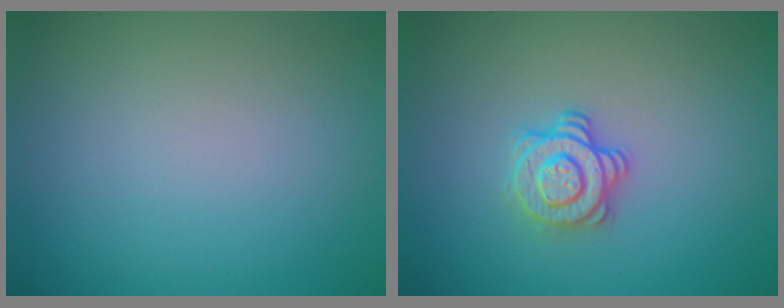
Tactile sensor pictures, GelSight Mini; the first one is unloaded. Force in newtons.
{"total": 2.9, "press": 2.5, "slide": 1.4}